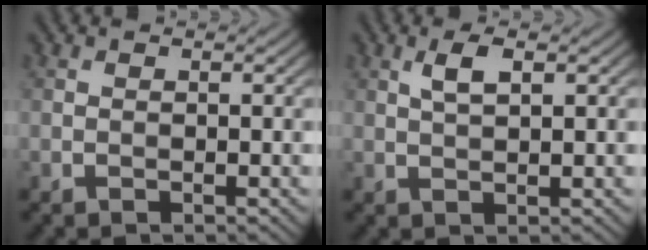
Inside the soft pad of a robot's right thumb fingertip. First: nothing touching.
{"total": 2.6, "force": [1.1, 0.7, 2.2], "torque": [-0.047, 0.004, 0.022]}